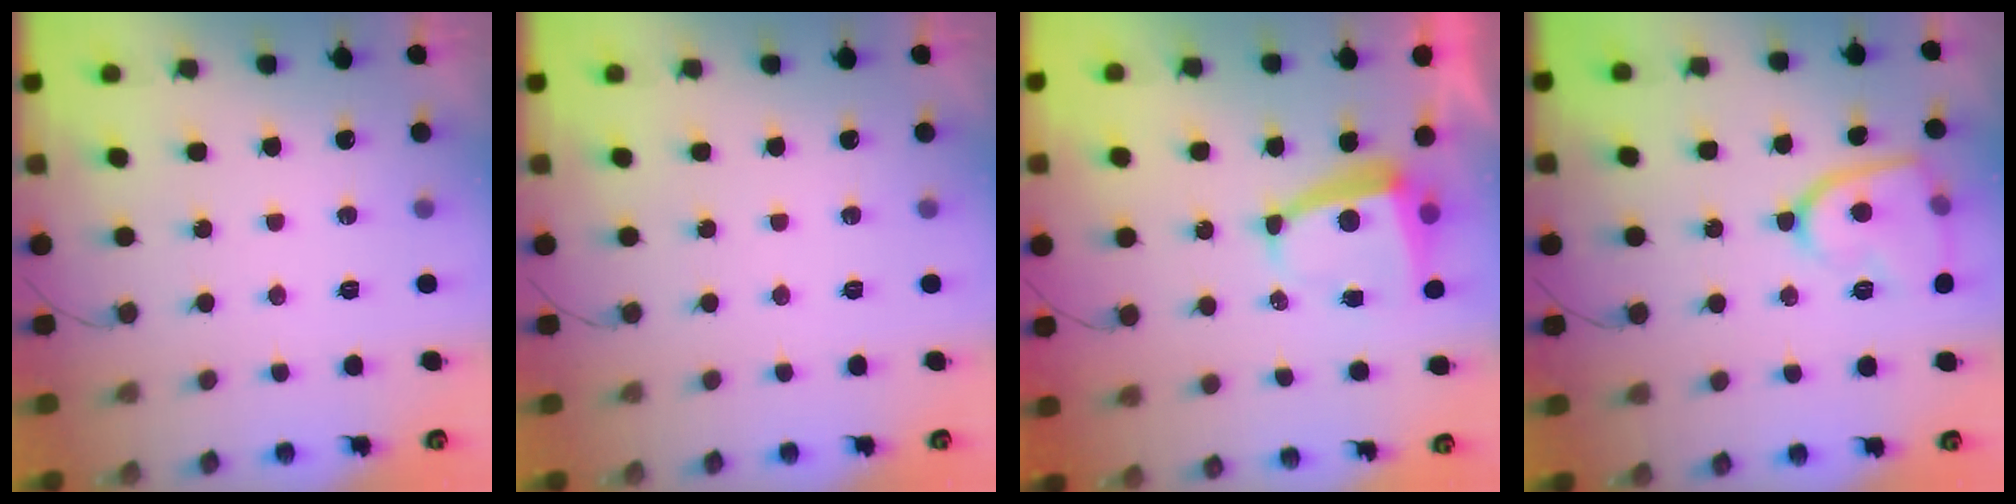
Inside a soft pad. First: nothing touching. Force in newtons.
{"total": 0.0}
{"total": 5.4, "press": 5.4, "slide": 0.6}
{"total": 12.7, "press": 12.7, "slide": 0.7}